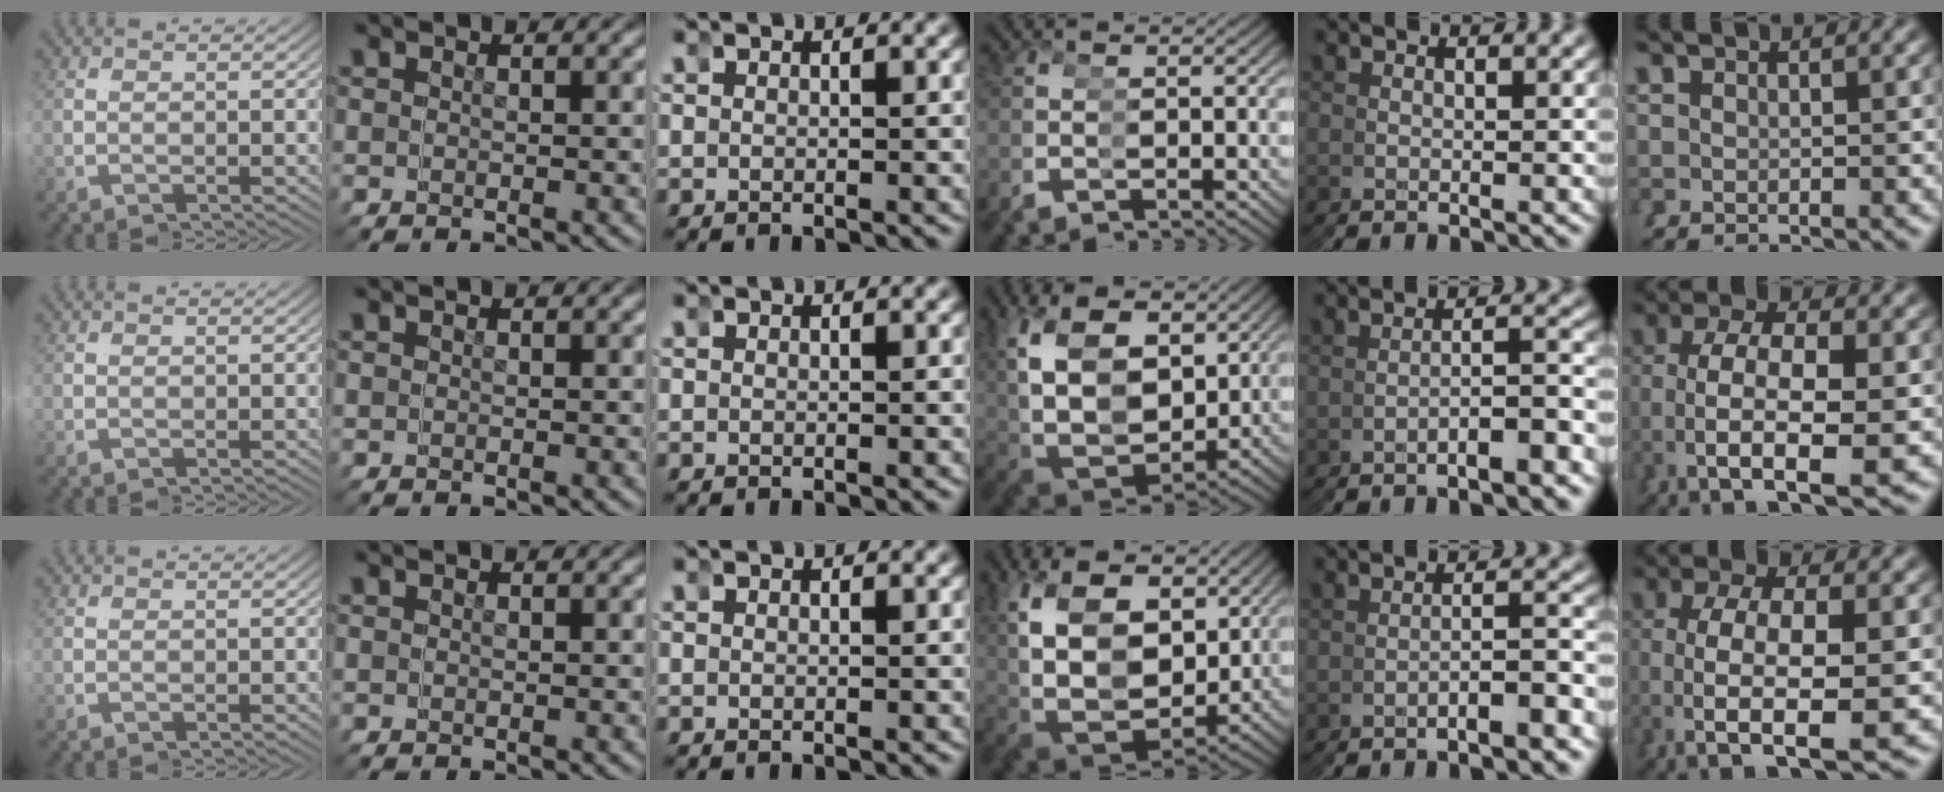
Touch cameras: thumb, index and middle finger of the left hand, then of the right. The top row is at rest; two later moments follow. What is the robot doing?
{"motion": "grasp_and_lifting", "object": "bandage"}